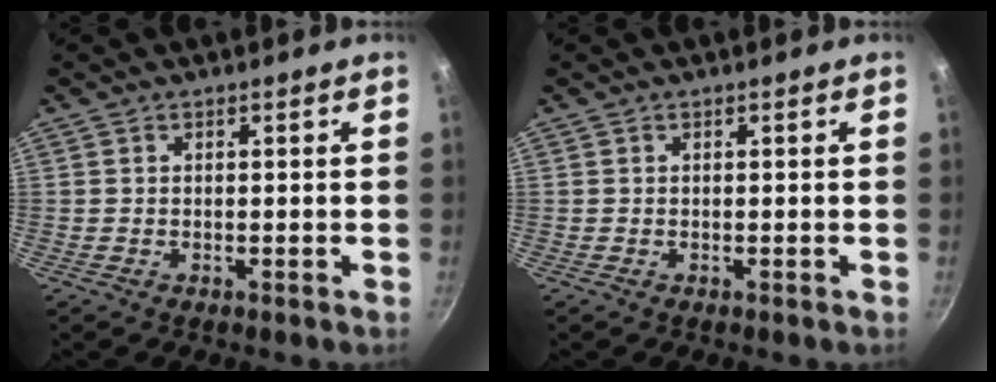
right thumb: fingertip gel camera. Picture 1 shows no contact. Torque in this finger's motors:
{"motor_torque": [0.00, 0.00, -0.29, 0.29, 0.04]}